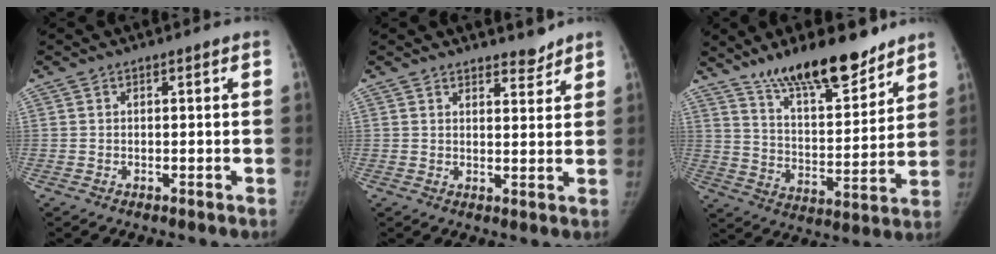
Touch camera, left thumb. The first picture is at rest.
{"total": 3.2, "force": [2.9, 1.0, 0.7], "torque": [0.009, -0.025, 0.044]}
{"total": 17.0, "force": [13.1, 5.1, 9.6], "torque": [-0.115, -0.084, 0.225]}